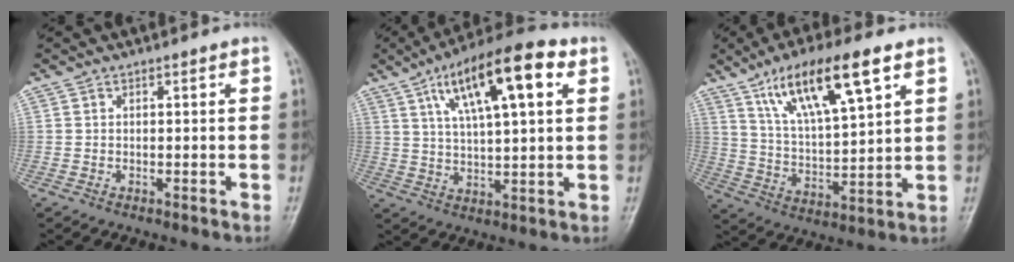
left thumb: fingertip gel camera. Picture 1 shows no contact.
{"total": 16.9, "force": [7.0, 5.4, 14.4], "torque": [-0.221, 0.002, 0.112]}
{"total": 16.2, "force": [8.8, 4.4, 13.0], "torque": [-0.217, -0.023, 0.165]}